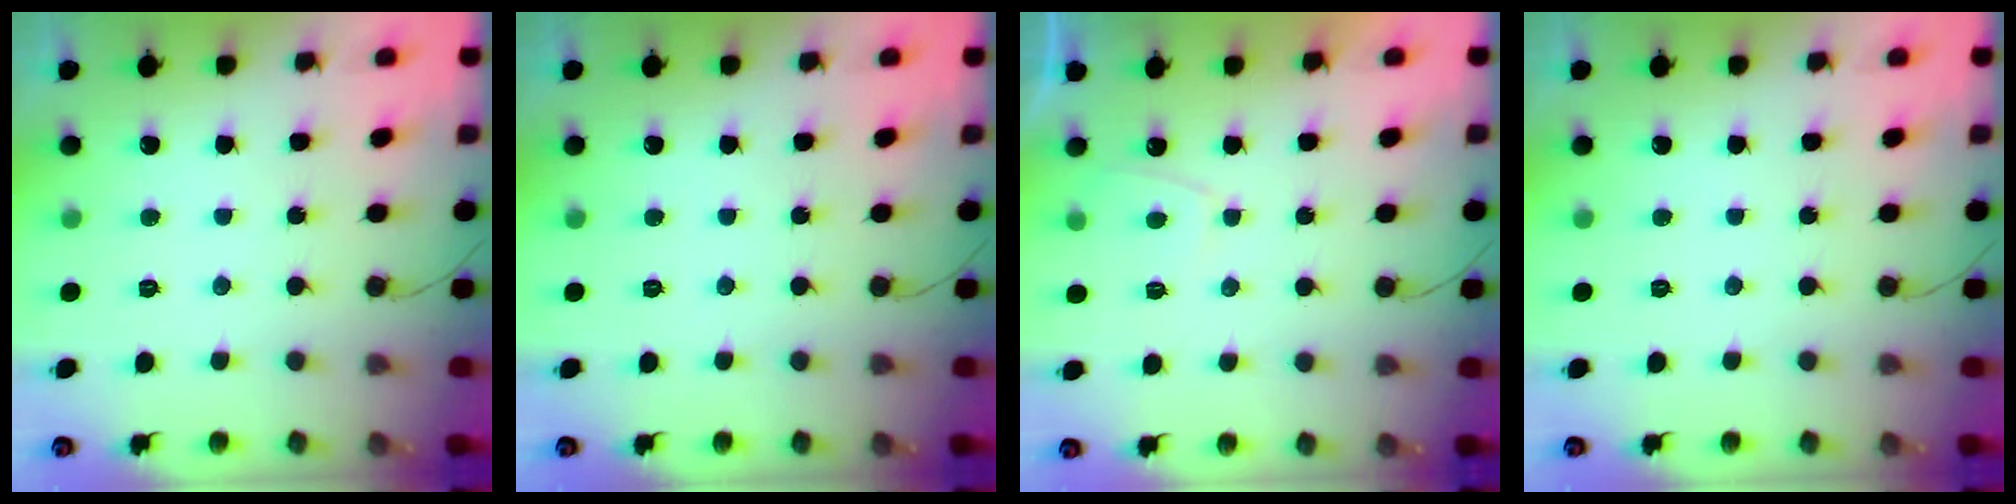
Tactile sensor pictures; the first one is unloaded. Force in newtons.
{"total": 0.0}
{"total": 1.5, "press": 1.3, "slide": 0.6}
{"total": 0.0}